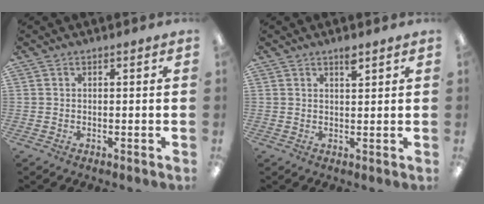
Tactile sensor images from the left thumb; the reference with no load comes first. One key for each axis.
{"total": 2.6, "fx": 2.0, "fy": 0.6, "fz": 1.5, "tx": -0.018, "ty": -0.005, "tz": 0.032}